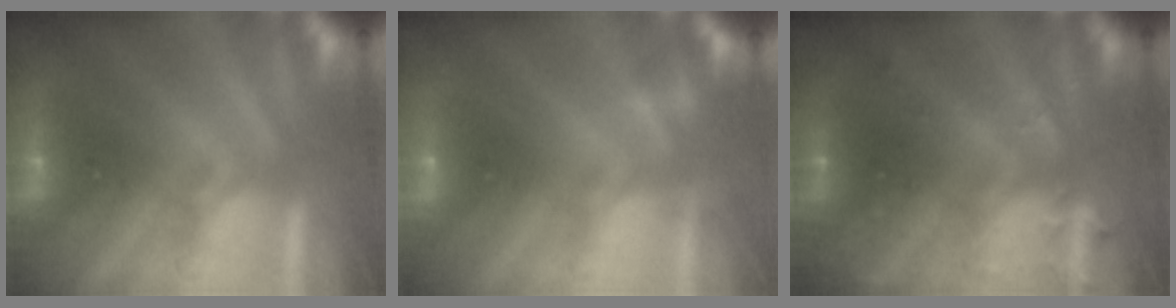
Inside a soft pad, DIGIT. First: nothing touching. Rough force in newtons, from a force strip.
{"total": 2.2}
{"total": 2.9}